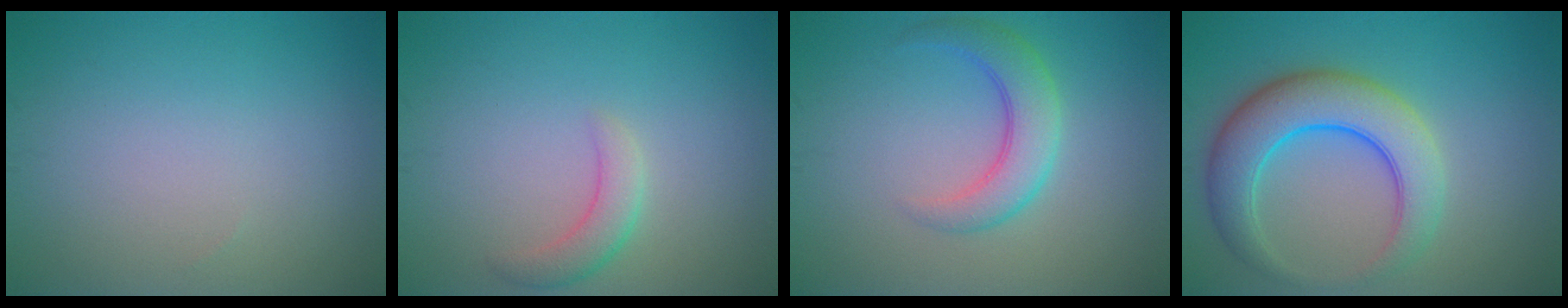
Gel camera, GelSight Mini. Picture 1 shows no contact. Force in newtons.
{"total": 2.2, "press": 2.2, "slide": 0.1}
{"total": 3.9, "press": 3.9, "slide": 0.1}
{"total": 7.0, "press": 7.0, "slide": 0.1}